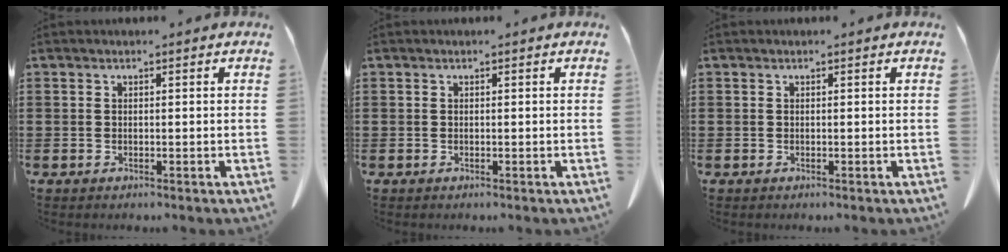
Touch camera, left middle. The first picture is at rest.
{"total": 0.0}
{"total": 0.0}